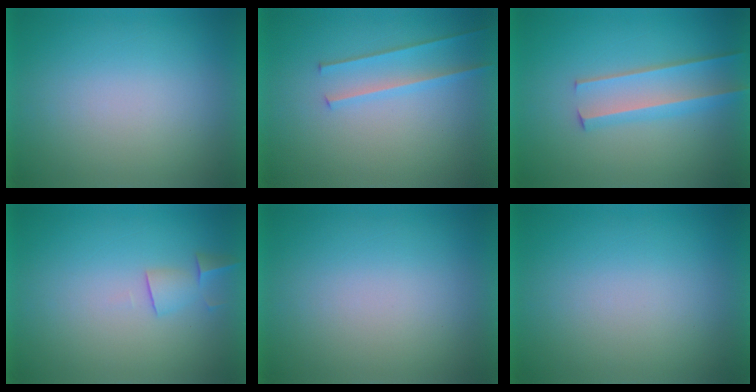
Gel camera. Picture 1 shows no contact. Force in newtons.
{"total": 2.2}
{"total": 2.9}
{"total": 1.9}
{"total": 1.0}
{"total": 0.0}